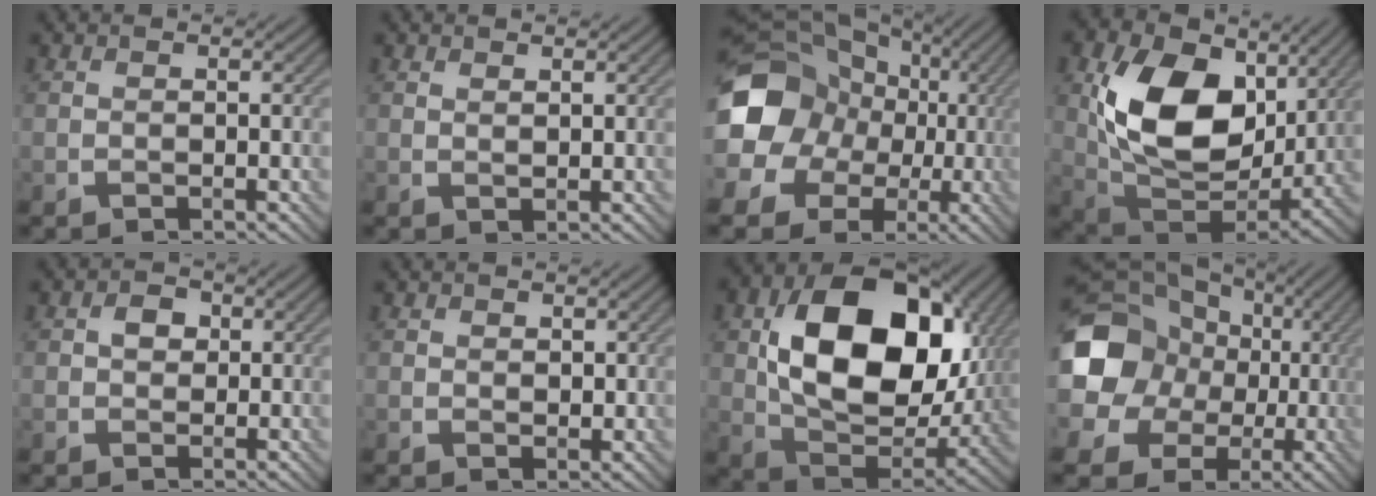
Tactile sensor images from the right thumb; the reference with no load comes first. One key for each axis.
{"total": 0.9, "fx": 0.8, "fy": 0.3, "fz": 0.4, "tx": -0.011, "ty": -0.003, "tz": 0.015}
{"total": 18.7, "fx": 1.6, "fy": 16.5, "fz": 8.5, "tx": -0.233, "ty": -0.004, "tz": 0.002}
{"total": 15.2, "fx": 4.0, "fy": 10.2, "fz": 10.5, "tx": -0.208, "ty": -0.006, "tz": 0.079}
{"total": 2.3, "fx": 0.2, "fy": 1.9, "fz": 1.2, "tx": -0.023, "ty": 0.002, "tz": -0.002}
{"total": 1.2, "fx": 0.6, "fy": 0.9, "fz": 0.5, "tx": -0.009, "ty": -0.005, "tz": 0.012}
{"total": 17.6, "fx": 3.5, "fy": 11.9, "fz": 12.5, "tx": -0.229, "ty": -0.021, "tz": 0.081}
{"total": 21.4, "fx": 2.5, "fy": 19.0, "fz": 9.6, "tx": -0.241, "ty": 0.018, "tz": 0.007}